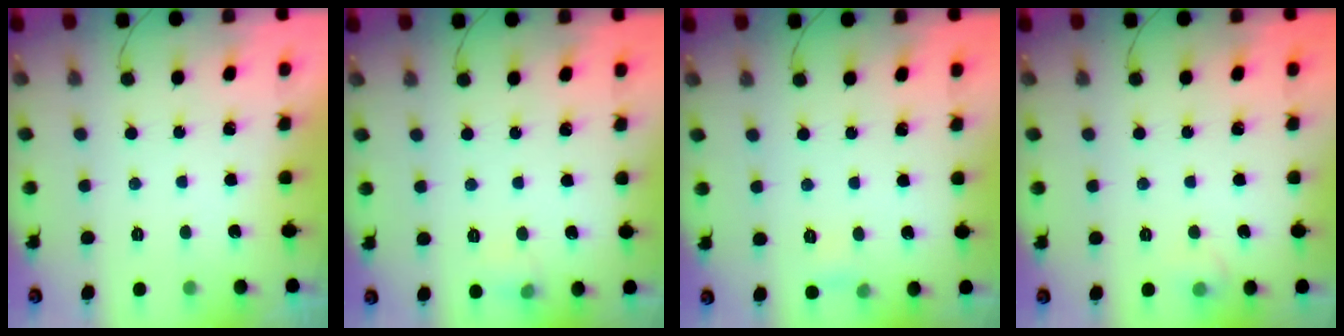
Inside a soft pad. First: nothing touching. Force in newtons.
{"total": 5.2, "press": 5.0, "slide": 1.6}
{"total": 3.7, "press": 3.5, "slide": 1.2}
{"total": 6.8, "press": 4.2, "slide": 5.3}